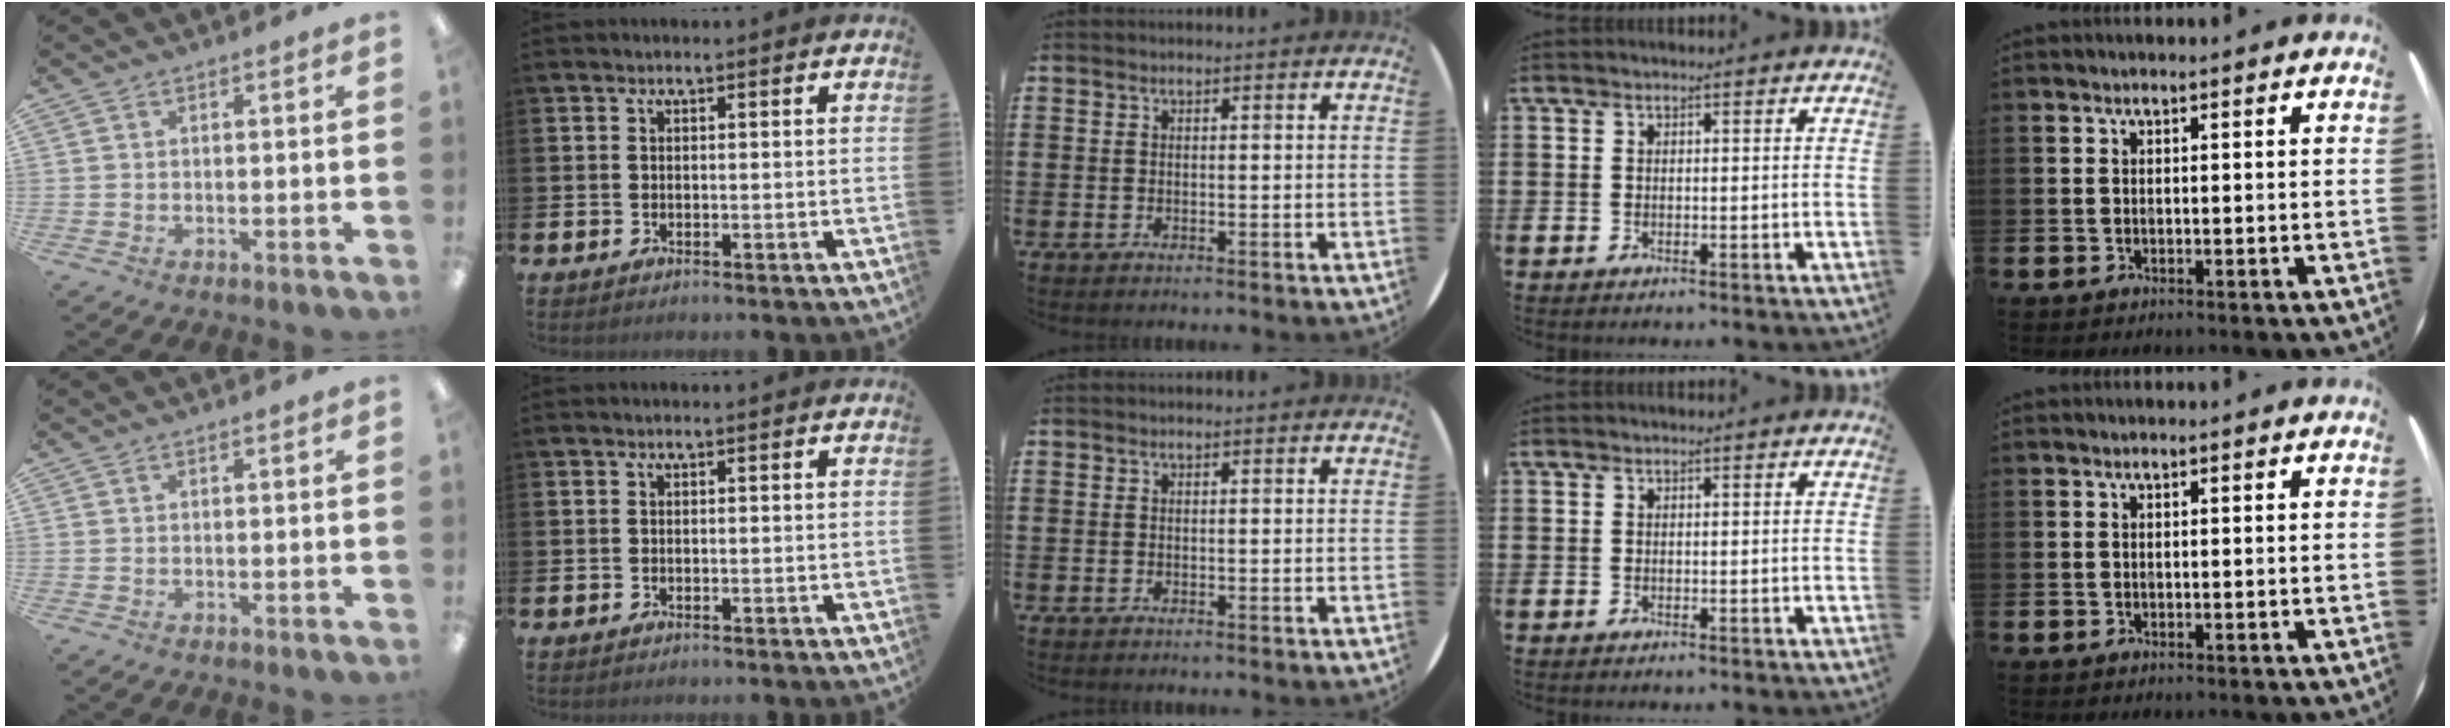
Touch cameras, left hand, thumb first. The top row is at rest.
{}